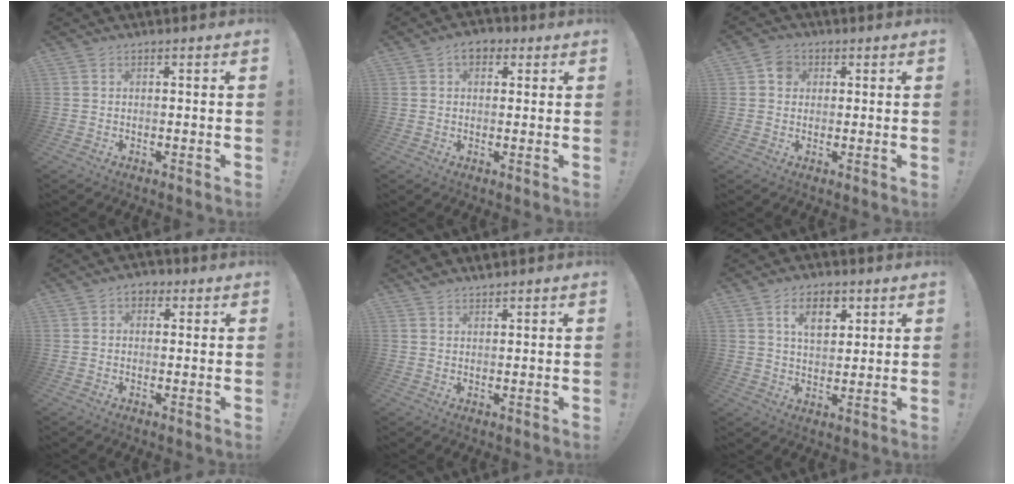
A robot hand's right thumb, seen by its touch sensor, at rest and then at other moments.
{"total": 5.1, "force": [2.0, 3.5, 3.2], "torque": [-0.045, 0.002, 0.035]}
{"total": 4.7, "force": [1.3, 4.1, 1.9], "torque": [-0.020, 0.004, 0.022]}
{"total": 3.7, "force": [1.4, 2.8, 2.0], "torque": [-0.029, 0.003, 0.025]}
{"total": 2.1, "force": [2.1, 0.2, 0.4], "torque": [-0.001, -0.015, 0.037]}
{"total": 8.8, "force": [4.4, 5.1, 5.7], "torque": [-0.078, -0.011, 0.077]}